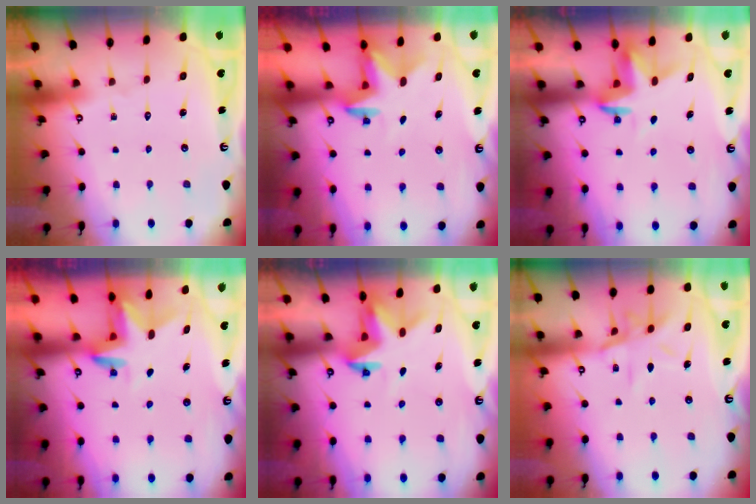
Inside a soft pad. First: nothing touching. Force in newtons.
{"total": 2.4, "press": 2.4, "slide": 0.4}
{"total": 3.6, "press": 3.6, "slide": 0.2}
{"total": 2.9, "press": 2.9, "slide": 0.2}
{"total": 3.3, "press": 3.3, "slide": 0.2}
{"total": 10.6, "press": 10.5, "slide": 0.9}